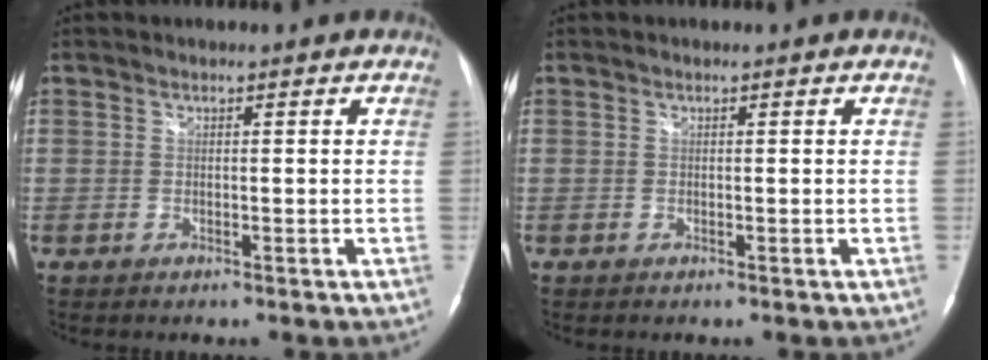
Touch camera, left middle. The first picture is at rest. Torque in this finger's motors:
{"motor_torque": [0.00, 0.00, 0.00, 0.01]}